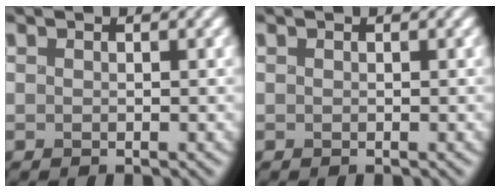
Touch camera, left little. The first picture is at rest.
{"total": 0.0}